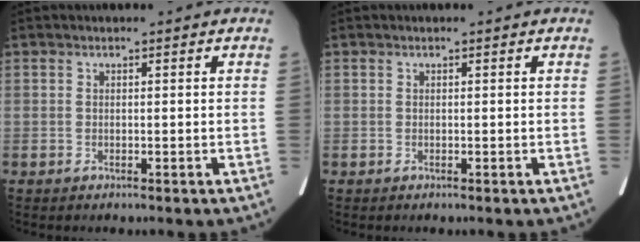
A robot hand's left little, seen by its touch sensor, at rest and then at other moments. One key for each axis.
{"total": 0.0}